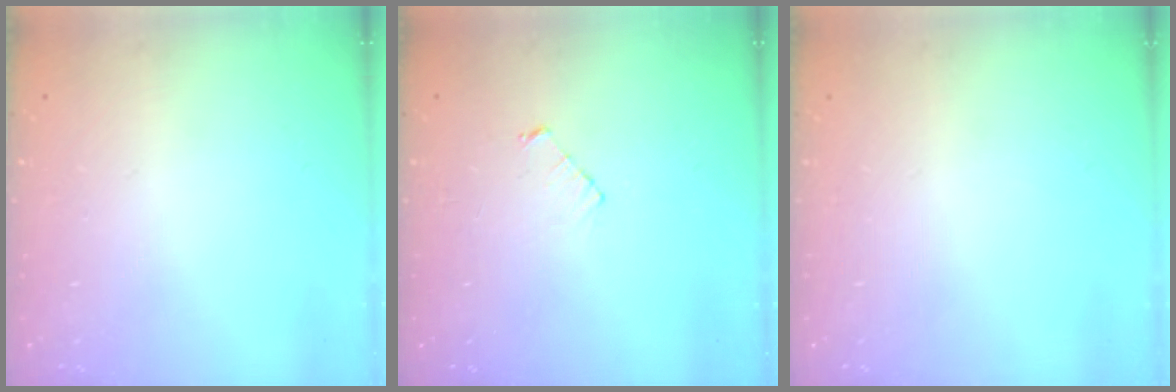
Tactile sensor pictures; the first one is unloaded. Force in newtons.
{"total": 3.5, "press": 3.4, "slide": 0.3}
{"total": 0.0}